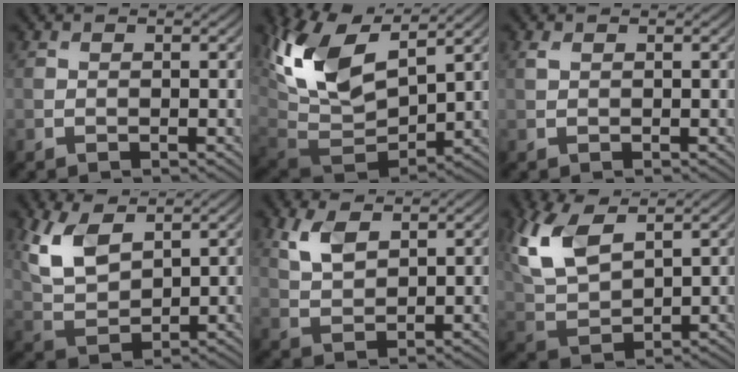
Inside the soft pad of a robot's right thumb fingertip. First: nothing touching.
{"total": 15.5, "force": [6.8, 7.6, 11.7], "torque": [-0.271, 0.014, 0.129]}
{"total": 0.7, "force": [0.4, 0.3, 0.5], "torque": [-0.018, 0.002, 0.009]}
{"total": 7.6, "force": [3.6, 3.9, 5.4], "torque": [-0.134, -0.001, 0.075]}
{"total": 4.5, "force": [2.4, 2.2, 3.1], "torque": [-0.076, -0.001, 0.052]}
{"total": 9.7, "force": [4.6, 4.7, 7.2], "torque": [-0.191, 0.010, 0.096]}